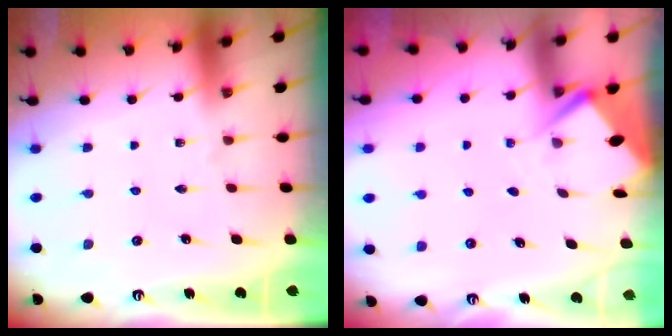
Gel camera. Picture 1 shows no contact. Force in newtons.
{"total": 2.8, "press": 2.8, "slide": 0.4}